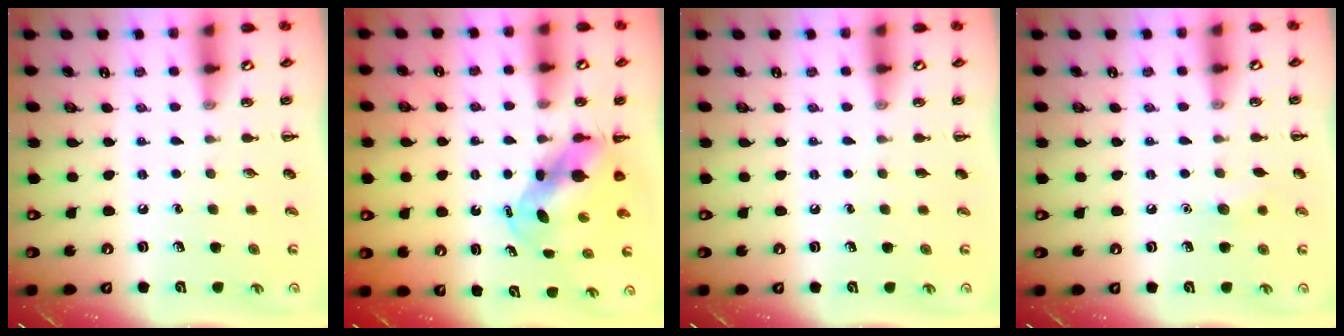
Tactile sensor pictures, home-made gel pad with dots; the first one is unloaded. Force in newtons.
{"total": 5.4, "press": 5.3, "slide": 0.7}
{"total": 0.0}
{"total": 4.9, "press": 4.7, "slide": 1.4}